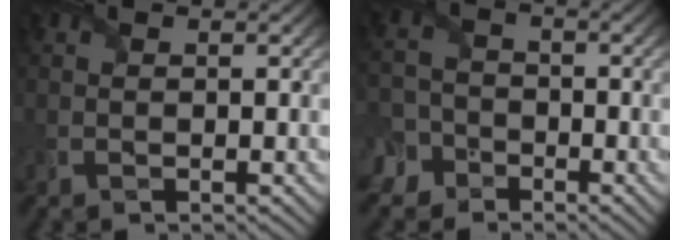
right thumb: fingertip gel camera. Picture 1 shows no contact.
{"total": 6.4, "force": [-3.9, 5.0, 1.4], "torque": [-0.025, -0.016, -0.092]}